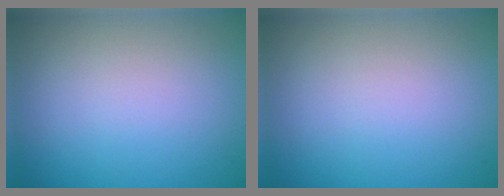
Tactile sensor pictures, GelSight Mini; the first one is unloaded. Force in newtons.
{"total": 0.0}